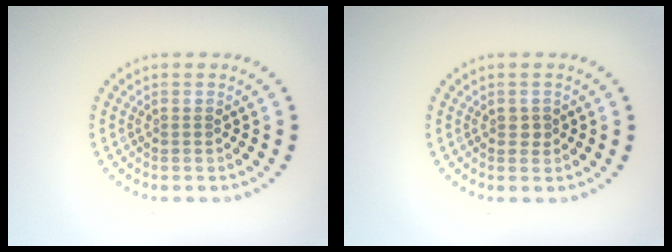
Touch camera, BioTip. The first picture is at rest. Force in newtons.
{"total": 1.0, "press": 1.0, "slide": 0.2}